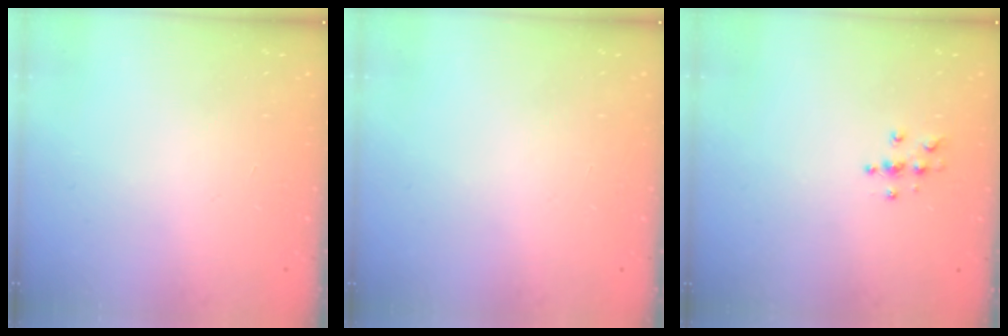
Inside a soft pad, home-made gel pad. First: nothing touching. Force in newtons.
{"total": 0.0}
{"total": 4.5, "press": 4.5, "slide": 0.3}